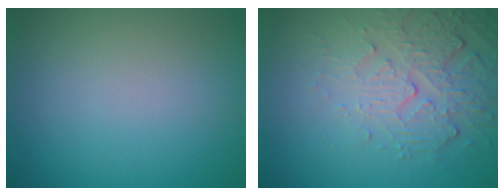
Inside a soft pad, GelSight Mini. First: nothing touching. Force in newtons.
{"total": 5.5, "press": 3.7, "slide": 4.1}